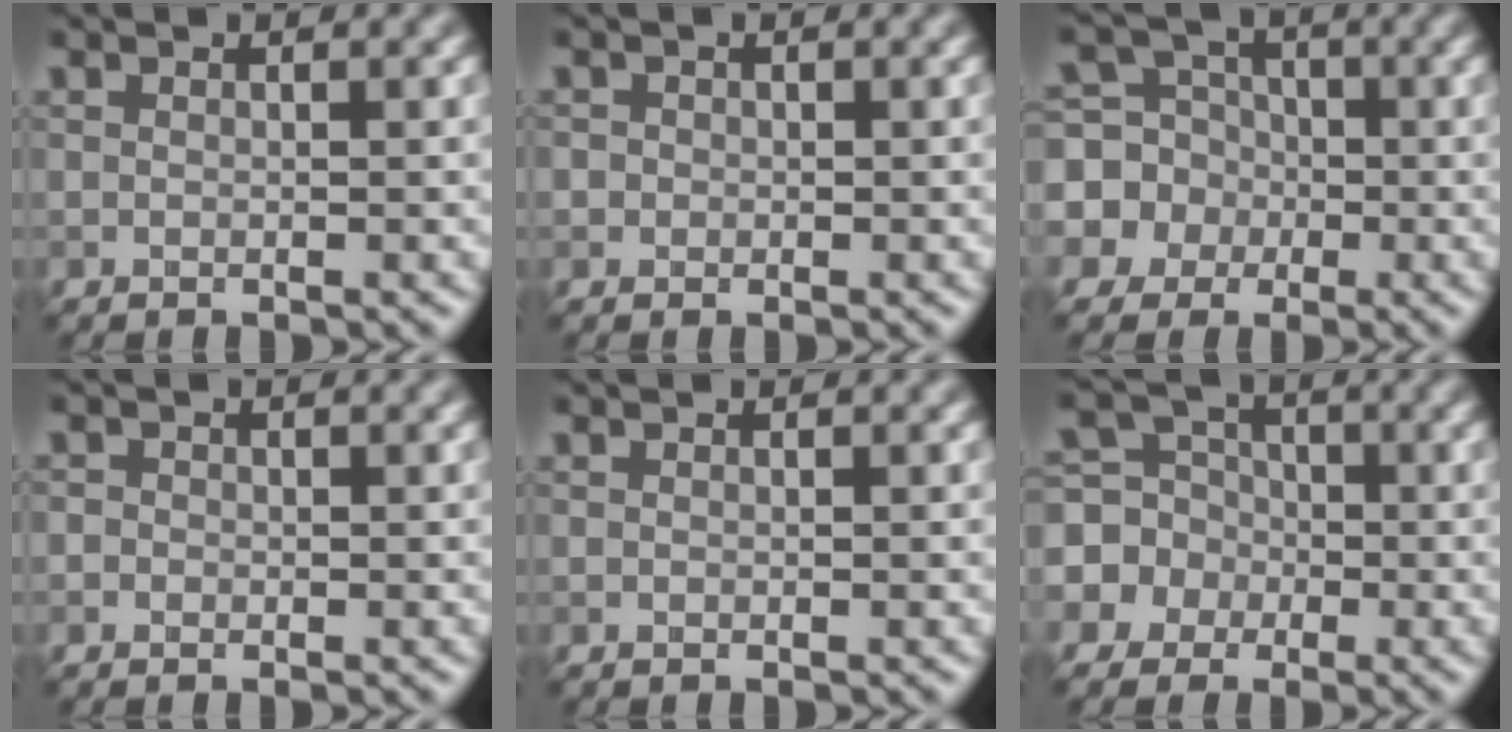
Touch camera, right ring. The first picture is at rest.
{"total": 0.9, "force": [0.1, 0.9, 0.2], "torque": [0.005, -0.004, -0.003]}
{"total": 7.0, "force": [-0.7, 6.8, 1.8], "torque": [-0.049, 0.020, -0.048]}
{"total": 0.7, "force": [-0.1, 0.7, 0.1], "torque": [0.001, -0.004, -0.005]}
{"total": 0.0}
{"total": 5.4, "force": [-0.7, 5.2, 1.3], "torque": [-0.023, 0.026, -0.044]}